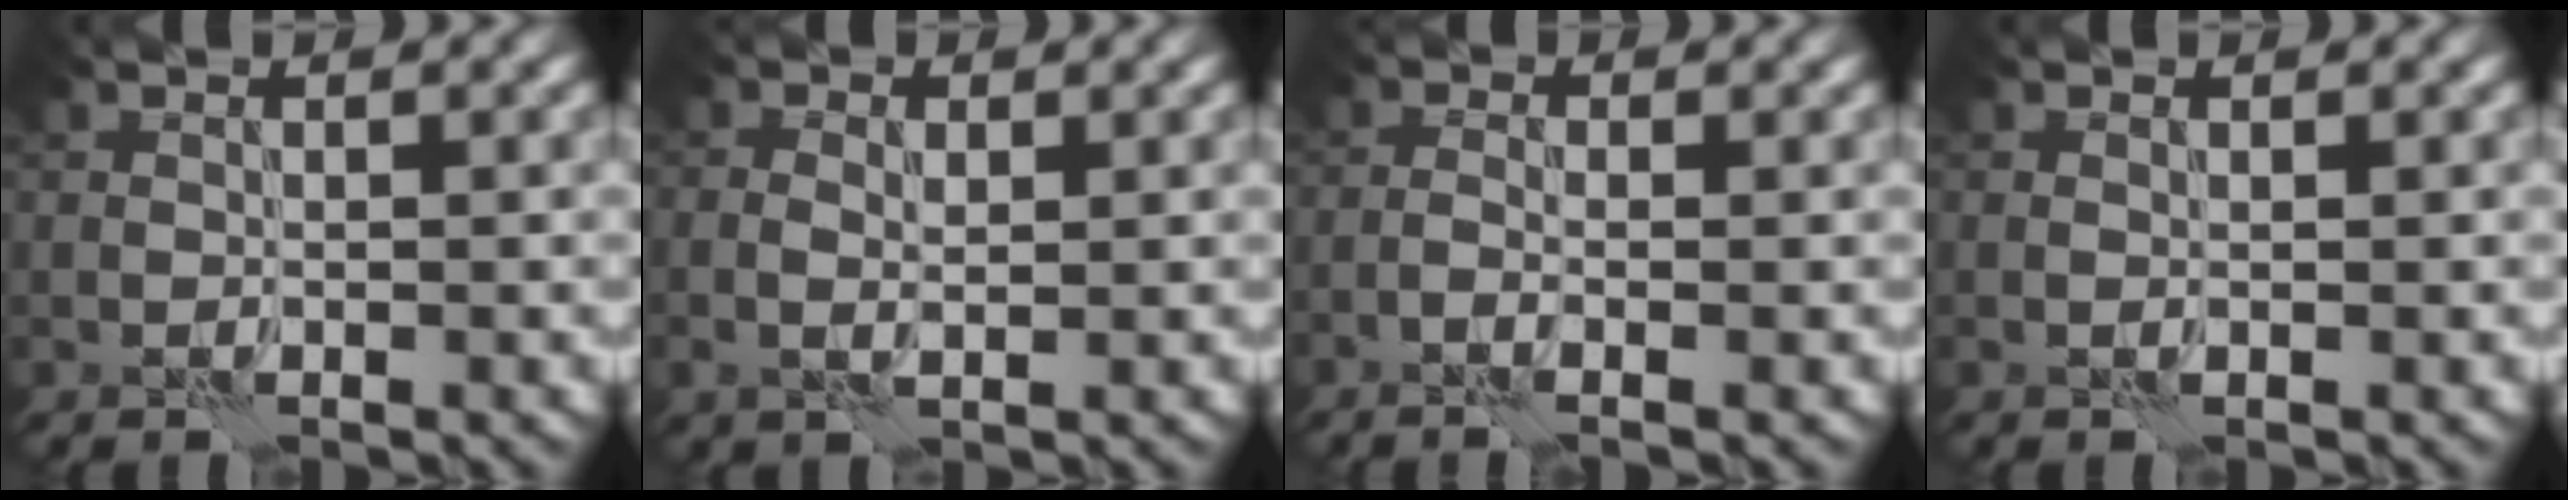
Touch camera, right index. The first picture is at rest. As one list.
[{"total": 1.9, "force": [0.2, 1.1, 1.5], "torque": [-0.033, 0.002, 0.000]}, {"total": 1.9, "force": [-0.9, 0.5, 1.6], "torque": [-0.034, -0.002, -0.021]}, {"total": 0.0}]